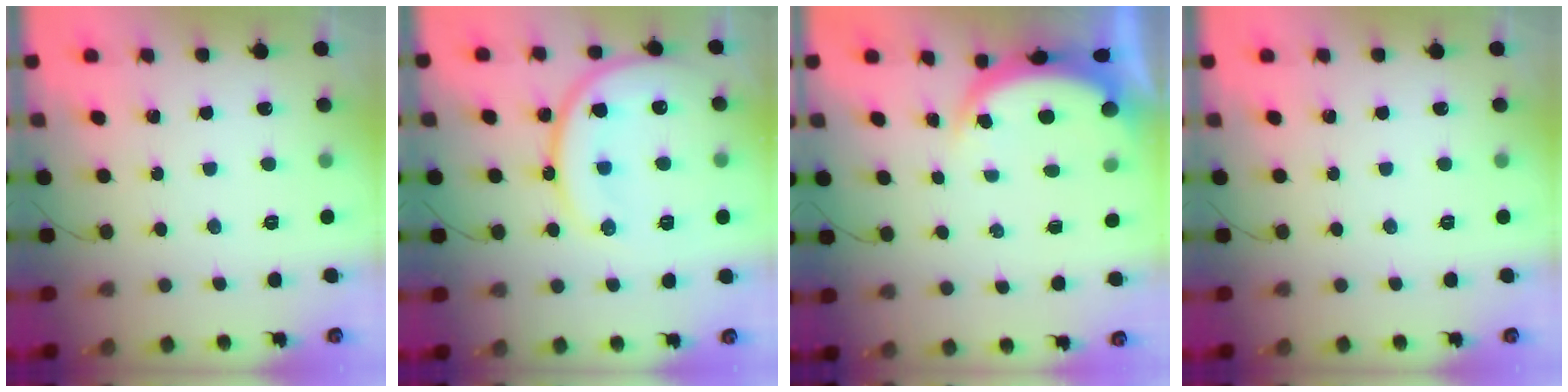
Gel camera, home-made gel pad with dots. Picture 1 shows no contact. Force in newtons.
{"total": 18.0, "press": 18.0, "slide": 1.4}
{"total": 4.9, "press": 4.7, "slide": 1.3}
{"total": 0.0}